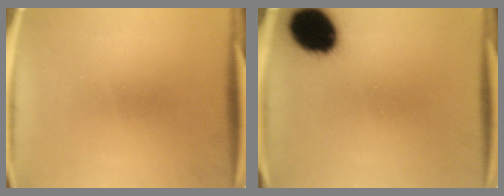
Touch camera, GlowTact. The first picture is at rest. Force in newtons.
{"total": 15.4}